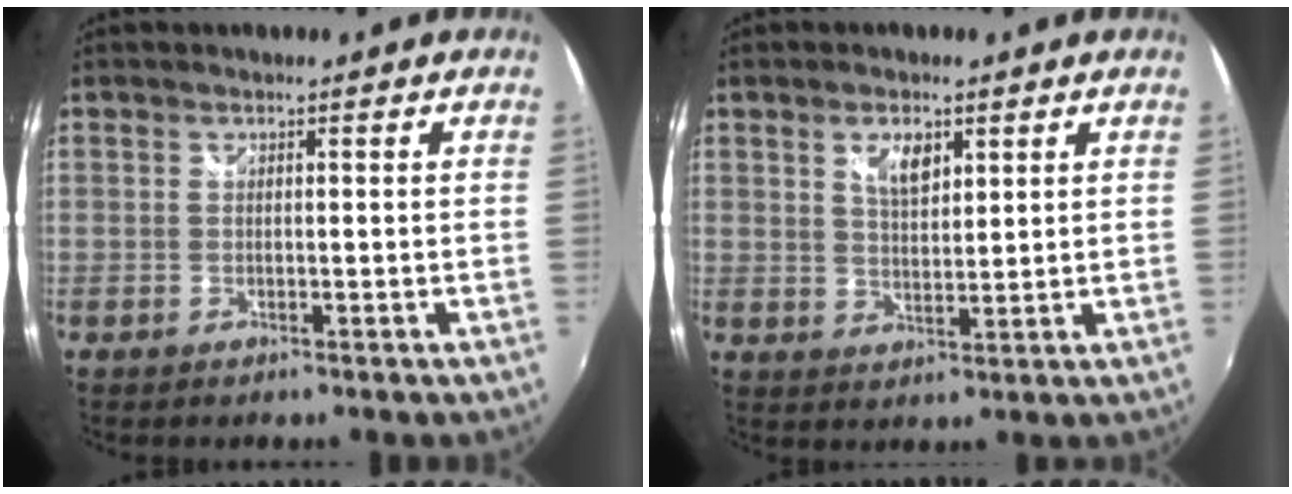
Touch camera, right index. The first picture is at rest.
{"total": 4.8, "force": [2.4, 2.4, 3.4], "torque": [-0.056, 0.003, 0.042]}